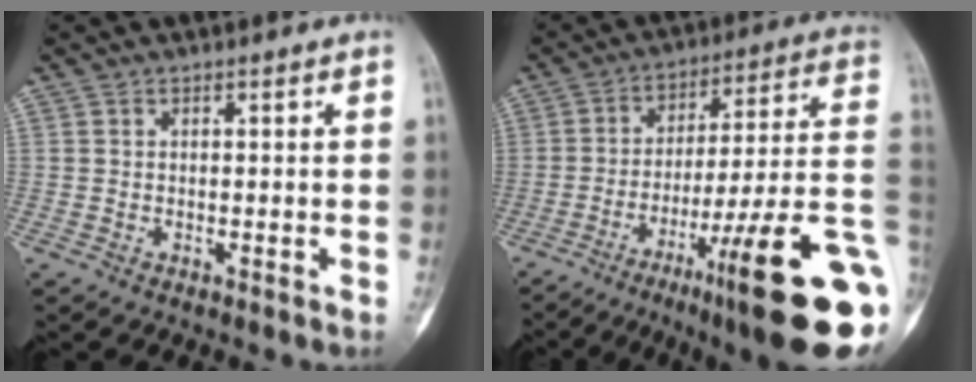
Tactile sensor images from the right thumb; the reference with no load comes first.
{"total": 24.2, "force": [-8.7, 3.1, 22.3], "torque": [-0.265, 0.039, -0.125]}